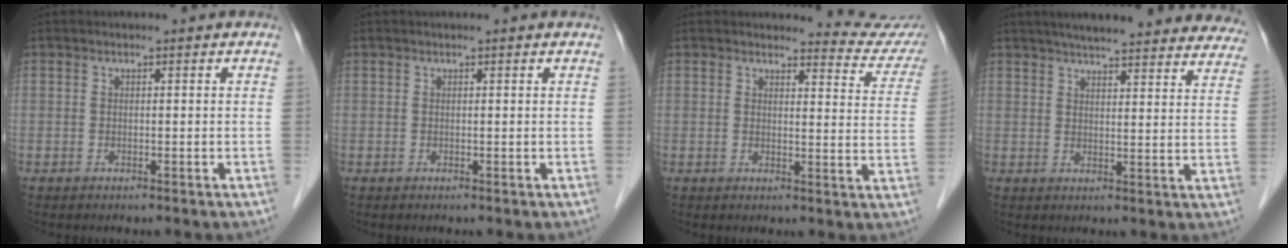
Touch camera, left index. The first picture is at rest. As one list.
[{"total": 0.7, "force": [0.6, -0.1, 0.3], "torque": [-0.010, 0.006, 0.007]}, {"total": 8.2, "force": [8.2, 0.2, -0.4], "torque": [0.014, -0.073, 0.067]}, {"total": 25.8, "force": [23.1, 4.1, 10.7], "torque": [-0.147, -0.032, 0.265]}]